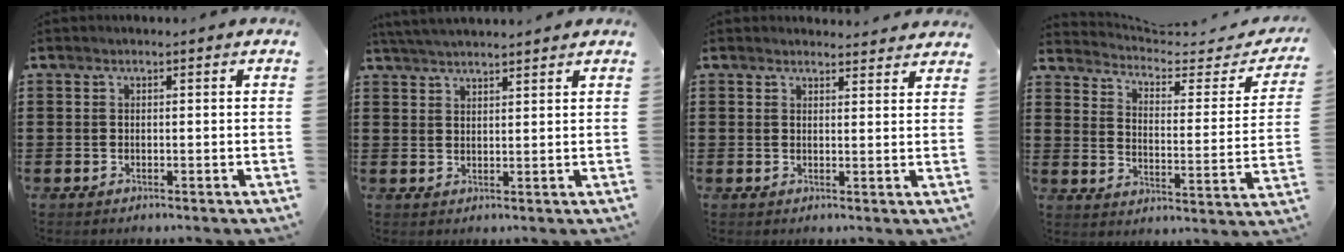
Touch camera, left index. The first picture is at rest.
{"total": 3.3, "force": [3.2, -0.2, 0.8], "torque": [-0.024, -0.005, 0.061]}
{"total": 2.2, "force": [2.1, 0.3, 0.1], "torque": [0.000, -0.008, 0.039]}
{"total": 3.8, "force": [3.5, 0.7, 1.4], "torque": [-0.050, -0.026, 0.054]}